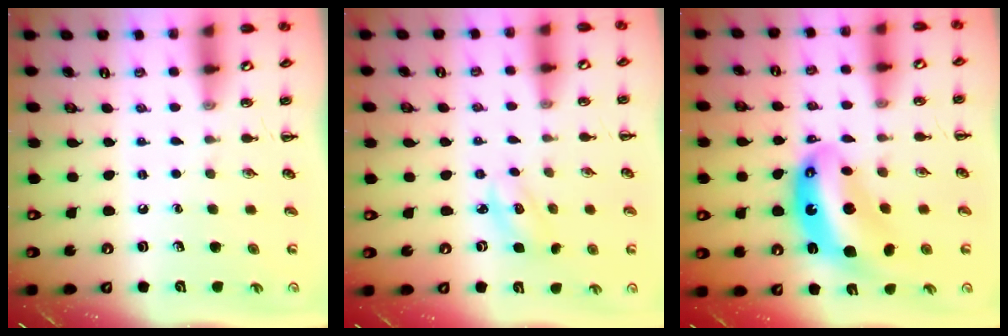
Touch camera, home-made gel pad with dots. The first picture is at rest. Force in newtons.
{"total": 2.6, "press": 2.5, "slide": 0.6}
{"total": 12.4, "press": 11.9, "slide": 3.2}